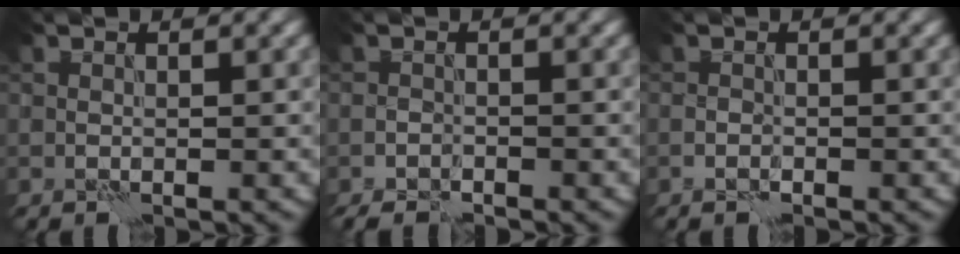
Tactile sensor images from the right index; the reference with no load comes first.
{"total": 2.0, "force": [-1.8, 0.5, 0.7], "torque": [-0.017, 0.000, -0.032]}
{"total": 0.6, "force": [-0.5, 0.1, 0.3], "torque": [-0.008, 0.002, -0.009]}